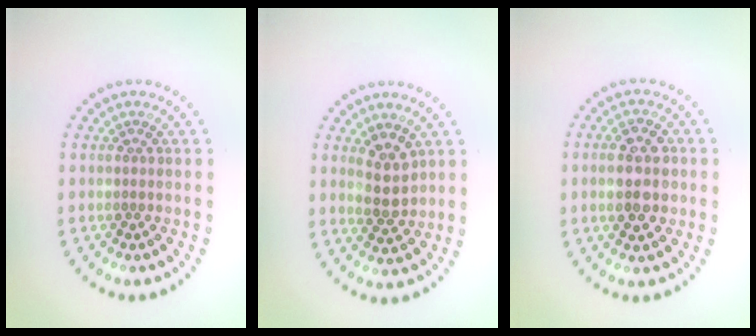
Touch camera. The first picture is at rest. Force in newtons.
{"total": 2.9, "press": 2.8, "slide": 0.8}
{"total": 4.3, "press": 4.3, "slide": 0.3}